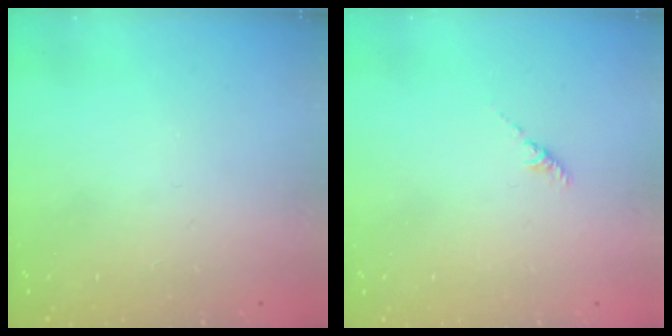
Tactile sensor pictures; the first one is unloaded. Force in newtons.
{"total": 1.2, "press": 1.1, "slide": 0.5}